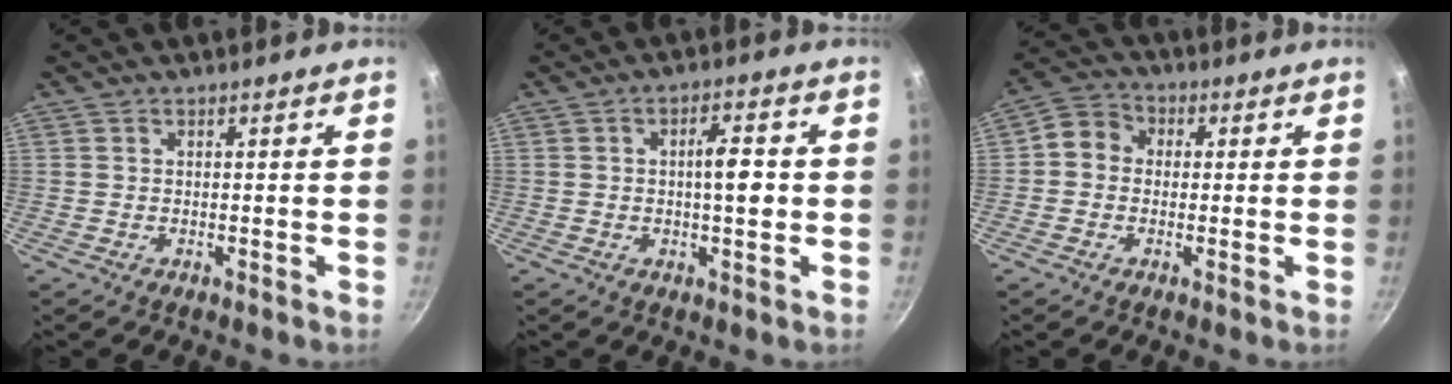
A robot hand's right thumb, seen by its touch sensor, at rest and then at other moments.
{"total": 5.7, "force": [0.0, 2.0, 5.4], "torque": [-0.073, 0.010, -0.003]}
{"total": 5.8, "force": [0.1, 5.1, 2.8], "torque": [-0.030, 0.013, -0.020]}